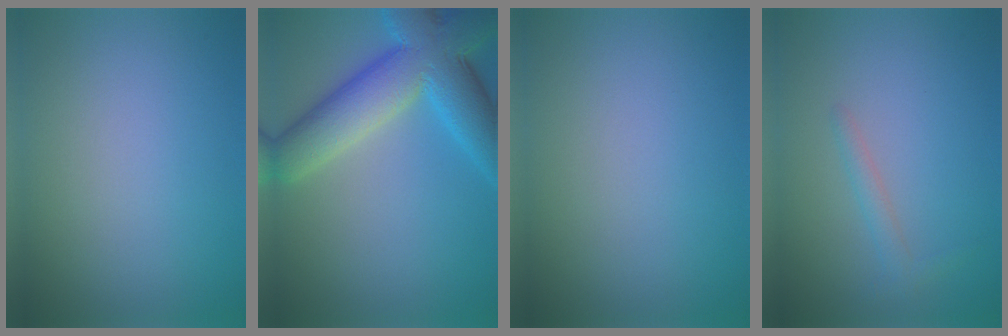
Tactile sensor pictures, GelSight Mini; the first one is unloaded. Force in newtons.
{"total": 9.5, "press": 9.4, "slide": 0.5}
{"total": 0.0}
{"total": 1.3, "press": 1.3, "slide": 0.1}